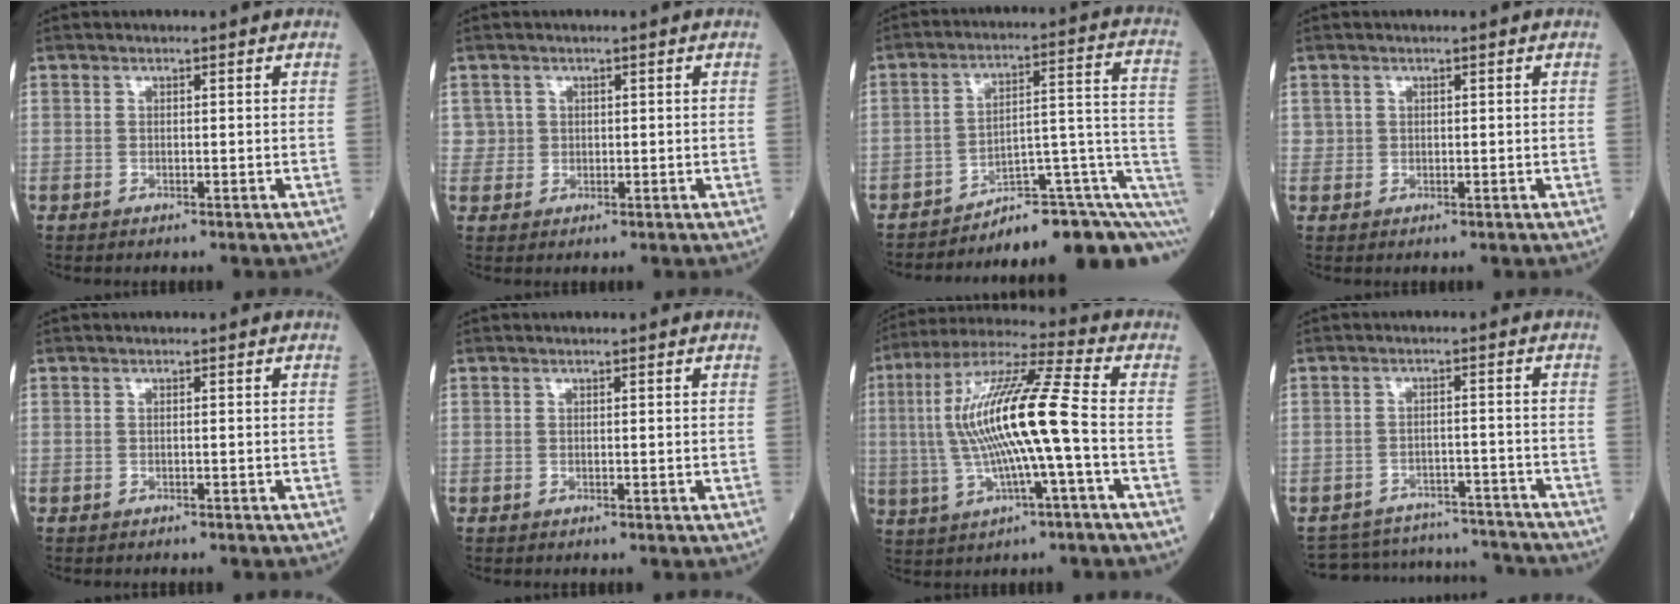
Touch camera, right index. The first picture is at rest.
{"total": 2.0, "force": [0.7, 1.9, -0.2], "torque": [0.019, 0.004, 0.008]}
{"total": 13.2, "force": [-9.6, 2.5, 8.7], "torque": [-0.072, 0.077, -0.128]}
{"total": 0.9, "force": [0.4, 0.8, 0.0], "torque": [0.011, 0.002, 0.003]}
{"total": 1.0, "force": [-0.8, 0.2, 0.4], "torque": [-0.014, -0.003, -0.009]}
{"total": 0.0}
{"total": 15.8, "force": [-0.7, 0.6, 15.8], "torque": [-0.310, 0.016, -0.016]}
{"total": 13.7, "force": [-13.3, 2.8, 1.1], "torque": [-0.022, 0.023, -0.171]}